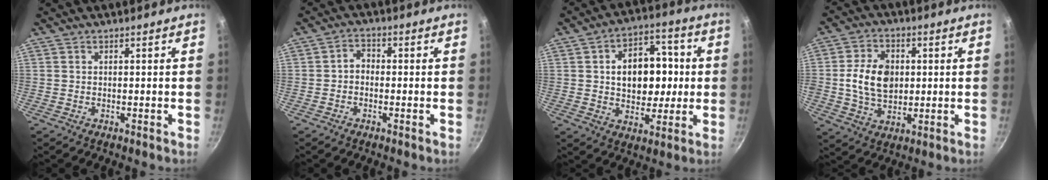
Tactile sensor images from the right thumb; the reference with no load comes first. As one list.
[{"total": 2.8, "force": [-0.7, 2.1, 1.6], "torque": [-0.019, 0.014, -0.019]}, {"total": 15.1, "force": [1.2, 10.7, 10.7], "torque": [-0.109, 0.019, 0.016]}, {"total": 10.9, "force": [0.9, 7.8, 7.5], "torque": [-0.112, 0.003, 0.013]}]